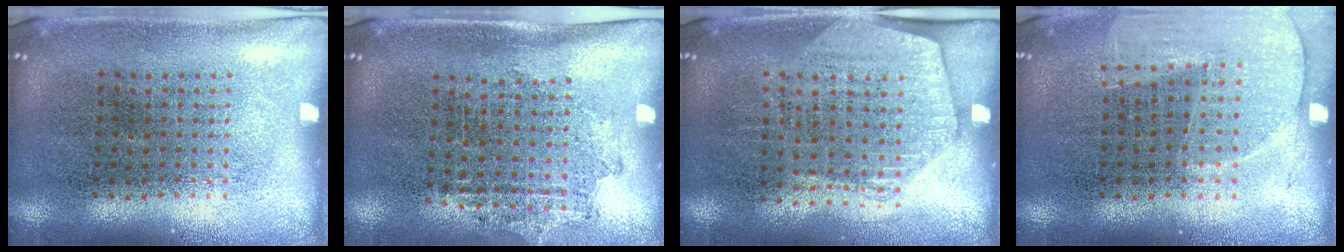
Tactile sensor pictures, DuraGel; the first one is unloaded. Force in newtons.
{"total": 1.3, "press": 1.0, "slide": 0.9}
{"total": 1.6, "press": 1.4, "slide": 0.8}
{"total": 1.5, "press": 1.4, "slide": 0.3}